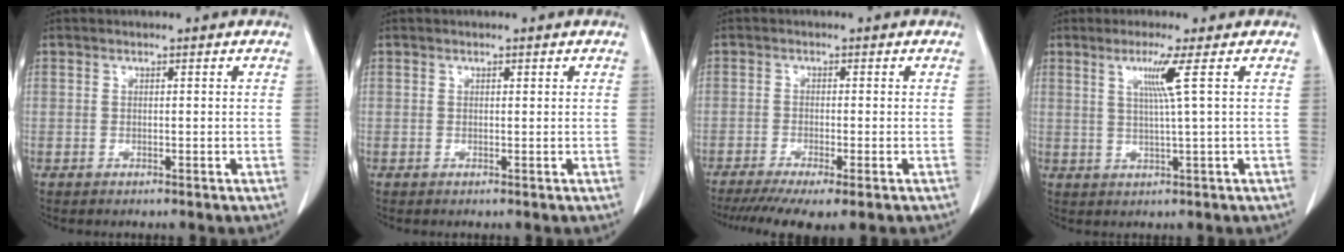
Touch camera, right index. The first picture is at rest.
{"total": 0.0}
{"total": 8.8, "force": [-6.4, 1.1, 5.9], "torque": [-0.091, -0.017, -0.103]}
{"total": 4.4, "force": [1.5, -1.5, 3.8], "torque": [-0.075, -0.007, 0.032]}